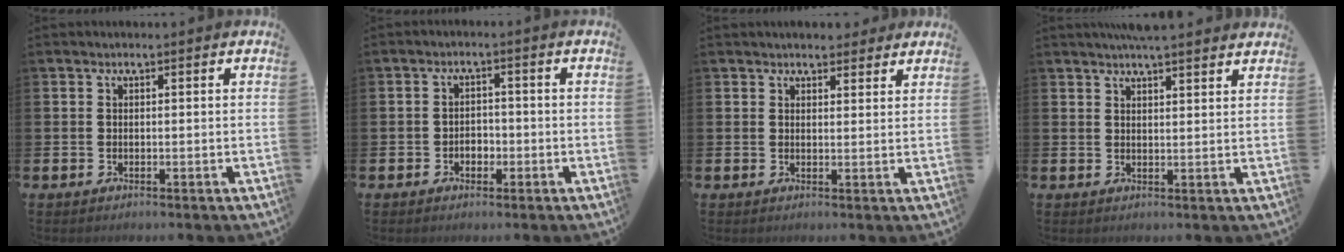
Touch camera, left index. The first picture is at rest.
{"total": 2.0, "force": [-0.9, 1.6, 0.8], "torque": [-0.018, 0.002, -0.020]}
{"total": 3.1, "force": [3.0, 0.7, -0.1], "torque": [0.006, -0.014, 0.055]}
{"total": 4.5, "force": [4.4, 0.1, 1.3], "torque": [-0.023, -0.017, 0.077]}